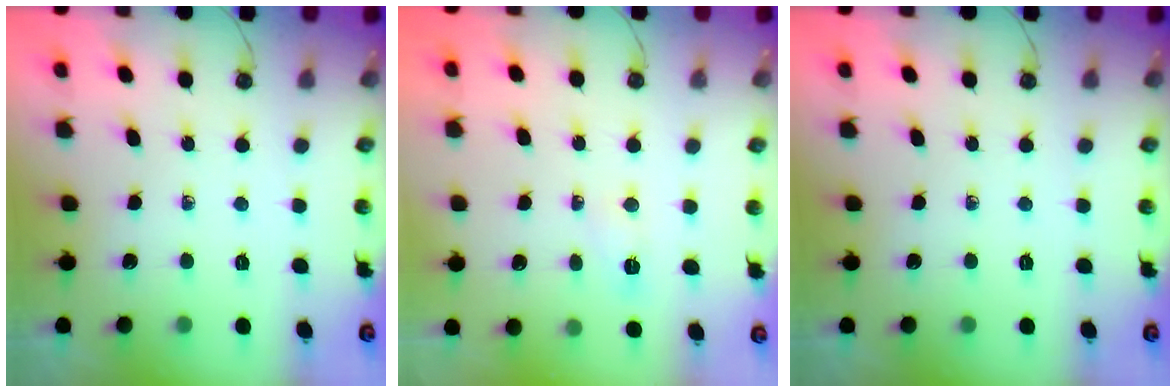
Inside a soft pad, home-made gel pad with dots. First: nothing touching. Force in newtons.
{"total": 16.2, "press": 4.9, "slide": 15.5}
{"total": 0.0}